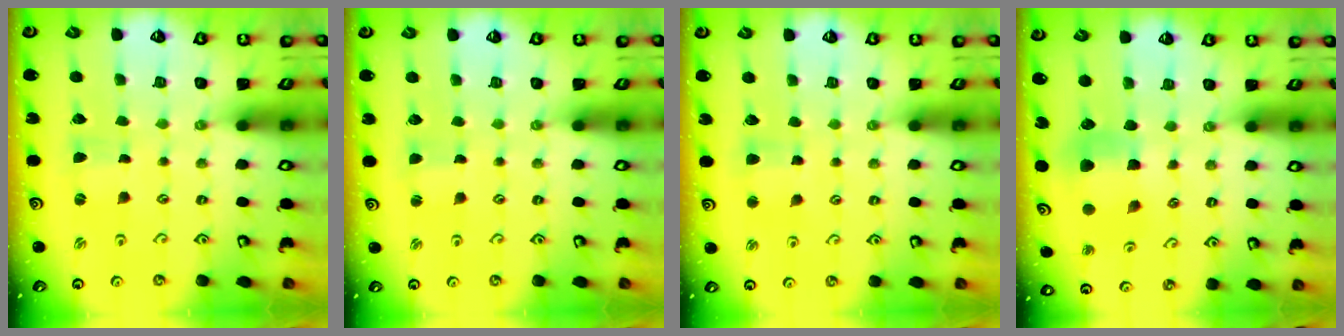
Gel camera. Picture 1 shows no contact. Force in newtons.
{"total": 1.4, "press": 1.4, "slide": 0.2}
{"total": 3.6, "press": 3.6, "slide": 0.3}
{"total": 5.7, "press": 5.7, "slide": 0.6}